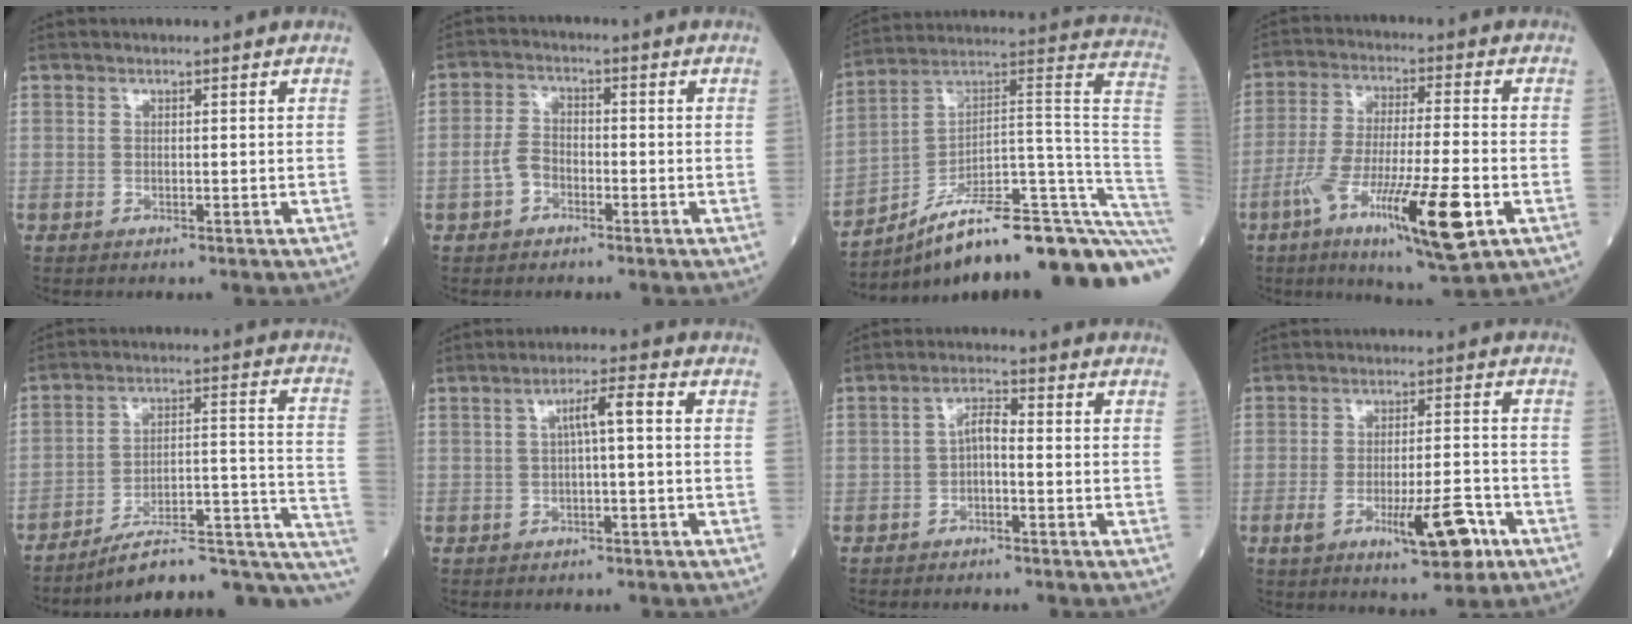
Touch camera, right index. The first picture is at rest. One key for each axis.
{"total": 3.9, "fx": -1.7, "fy": 2.7, "fz": 2.1, "tx": -0.049, "ty": 0.009, "tz": -0.036}
{"total": 29.1, "fx": -20.7, "fy": 2.8, "fz": 20.2, "tx": -0.153, "ty": 0.040, "tz": -0.300}
{"total": 16.2, "fx": -6.5, "fy": 1.7, "fz": 14.7, "tx": -0.259, "ty": -0.026, "tz": -0.107}
{"total": 18.2, "fx": -13.0, "fy": 5.3, "fz": 11.5, "tx": -0.089, "ty": 0.066, "tz": -0.178}
{"total": 3.9, "fx": 0.4, "fy": 0.4, "fz": 3.9, "tx": -0.064, "ty": 0.014, "tz": 0.006}
{"total": 2.9, "fx": -0.7, "fy": 0.9, "fz": 2.7, "tx": -0.048, "ty": 0.007, "tz": -0.013}
{"total": 9.7, "fx": -3.9, "fy": 2.3, "fz": 8.6, "tx": -0.135, "ty": -0.003, "tz": -0.053}